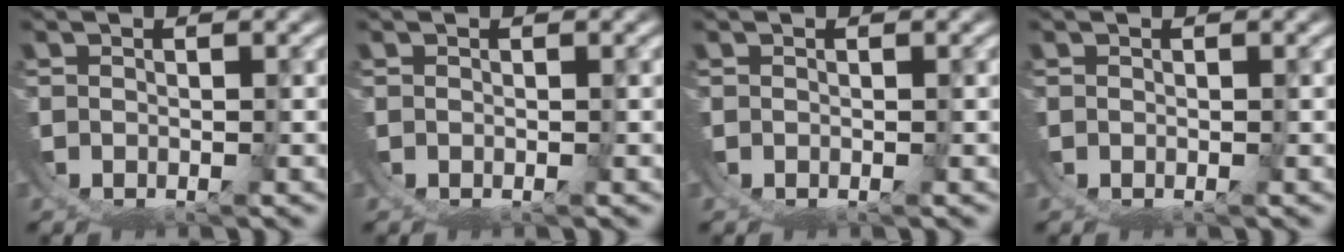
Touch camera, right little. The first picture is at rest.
{"total": 0.0}
{"total": 0.0}
{"total": 0.0}